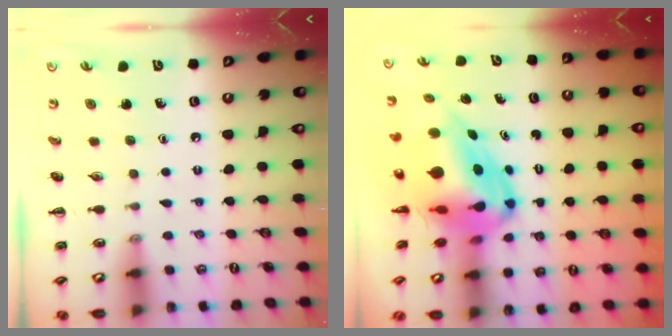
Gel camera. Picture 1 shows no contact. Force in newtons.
{"total": 11.0, "press": 10.4, "slide": 3.5}